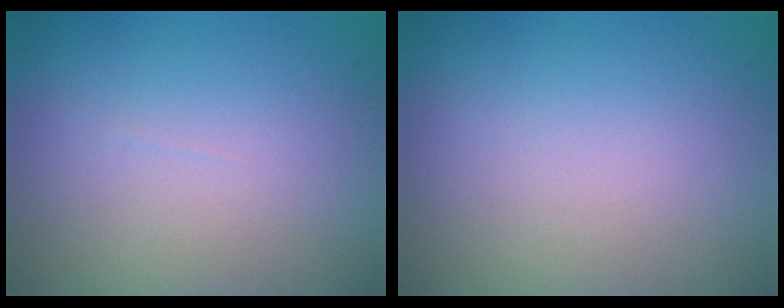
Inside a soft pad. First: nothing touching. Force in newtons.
{"total": 0.0}